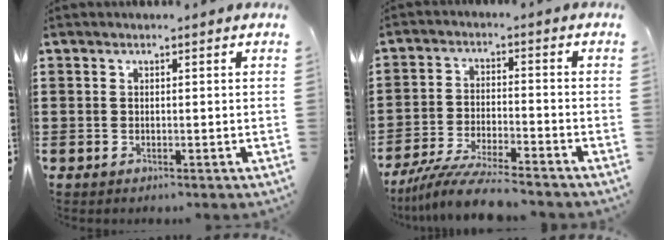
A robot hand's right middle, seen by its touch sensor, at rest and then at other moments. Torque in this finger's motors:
{"motor_torque": [1.25, -0.89, 0.21, 0.06]}